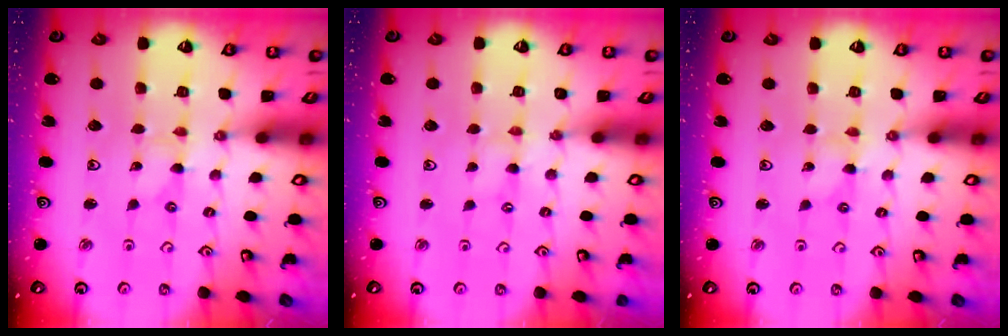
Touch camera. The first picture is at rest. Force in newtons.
{"total": 0.0}
{"total": 0.0}